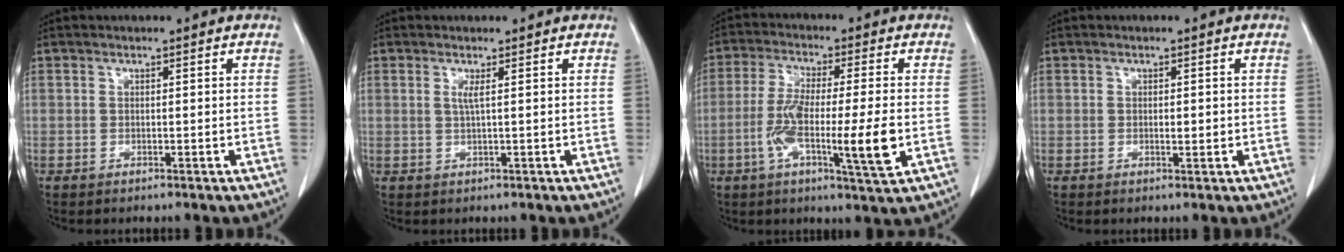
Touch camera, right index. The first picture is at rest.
{"total": 1.3, "force": [0.4, -0.2, 1.2], "torque": [-0.031, -0.001, 0.009]}
{"total": 12.1, "force": [-2.7, 0.8, 11.8], "torque": [-0.211, -0.012, -0.051]}
{"total": 1.3, "force": [0.0, 0.4, 1.2], "torque": [-0.020, -0.002, 0.002]}